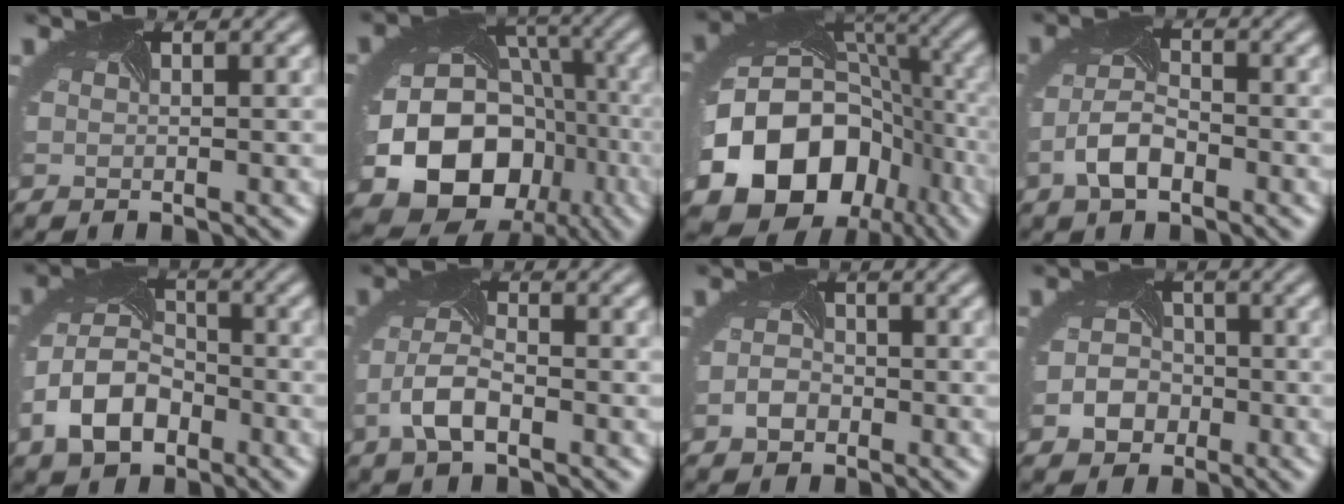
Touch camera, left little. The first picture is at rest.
{"total": 19.5, "force": [-6.2, 16.0, 9.2], "torque": [-0.183, -0.058, -0.090]}
{"total": 16.4, "force": [-5.4, 12.7, 8.8], "torque": [-0.183, -0.046, -0.072]}
{"total": 3.7, "force": [-1.8, 1.8, 2.7], "torque": [-0.062, -0.001, -0.040]}
{"total": 6.0, "force": [-2.8, 4.0, 3.5], "torque": [-0.077, -0.005, -0.055]}
{"total": 3.8, "force": [-1.6, 1.6, 3.0], "torque": [-0.073, -0.001, -0.036]}
{"total": 1.8, "force": [-0.9, 1.3, 0.8], "torque": [-0.017, -0.004, -0.020]}
{"total": 3.3, "force": [-1.4, 2.7, 1.3], "torque": [-0.016, -0.002, -0.027]}